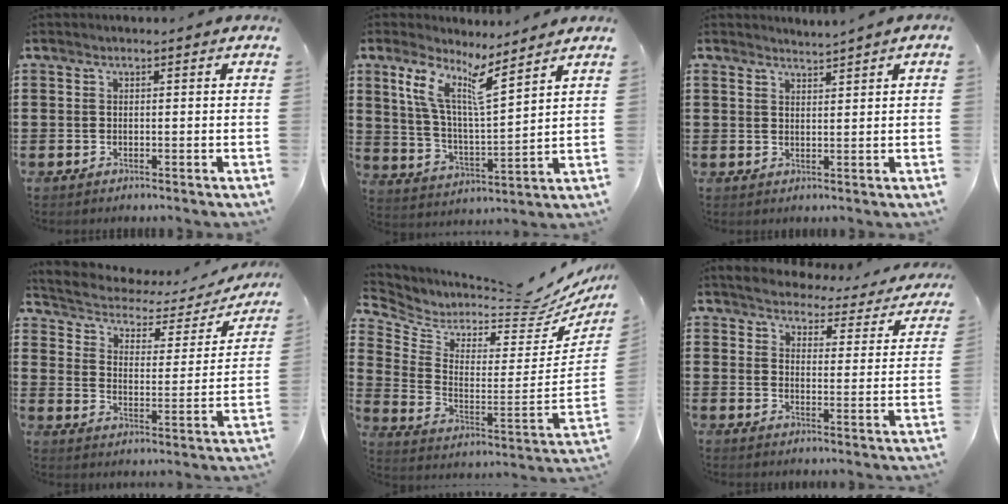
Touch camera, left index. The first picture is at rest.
{"total": 8.6, "force": [6.2, 1.3, 5.9], "torque": [-0.133, -0.030, 0.109]}
{"total": 1.8, "force": [1.7, -0.2, 0.0], "torque": [-0.004, -0.001, 0.034]}
{"total": 3.0, "force": [1.9, 1.8, 1.4], "torque": [-0.044, -0.016, 0.023]}
{"total": 5.4, "force": [5.1, 0.4, 1.8], "torque": [-0.060, -0.069, 0.076]}
{"total": 3.3, "force": [3.3, 0.2, 0.3], "torque": [-0.029, -0.029, 0.051]}